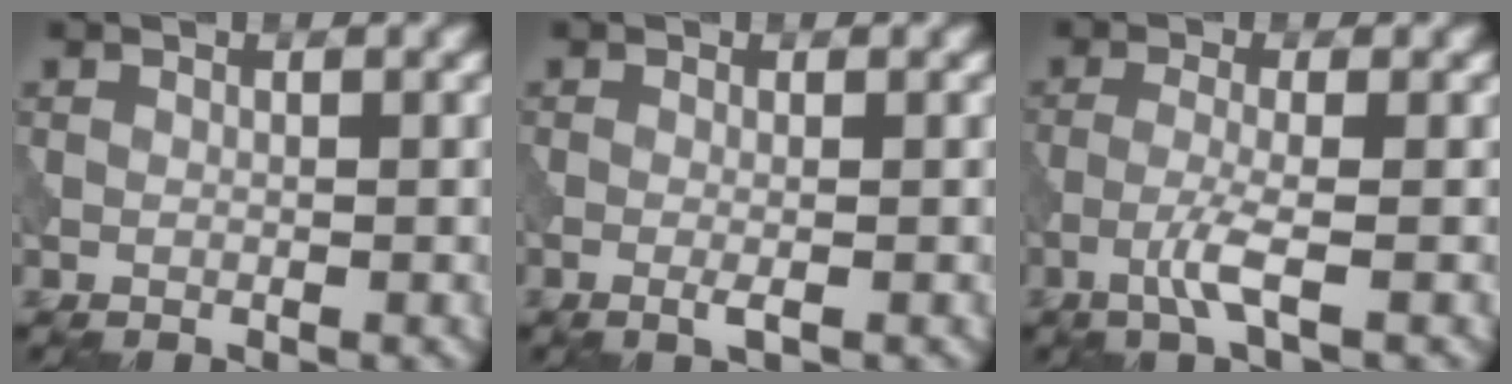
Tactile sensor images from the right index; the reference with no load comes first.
{"total": 1.1, "force": [-0.4, 0.1, 1.0], "torque": [-0.021, -0.003, -0.009]}
{"total": 2.8, "force": [-1.3, 0.2, 2.4], "torque": [-0.053, 0.003, -0.037]}